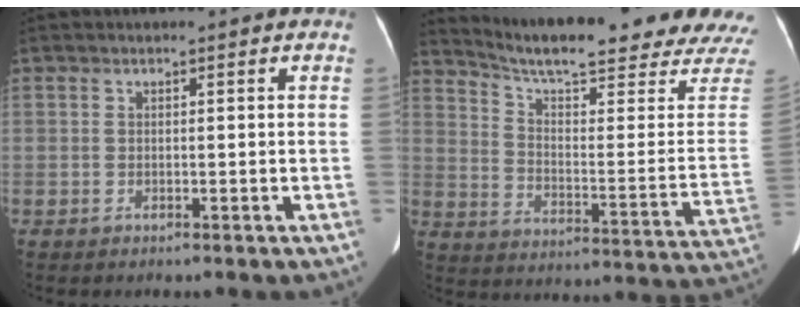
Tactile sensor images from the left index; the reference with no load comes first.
{"total": 25.0, "force": [22.8, 0.3, 10.2], "torque": [-0.163, -0.086, 0.297]}